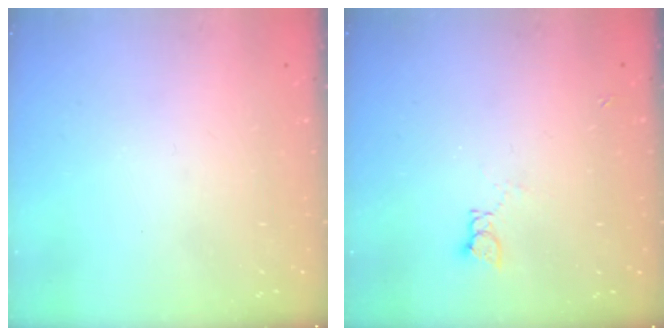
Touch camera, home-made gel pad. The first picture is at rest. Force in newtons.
{"total": 2.2, "press": 2.2, "slide": 0.3}